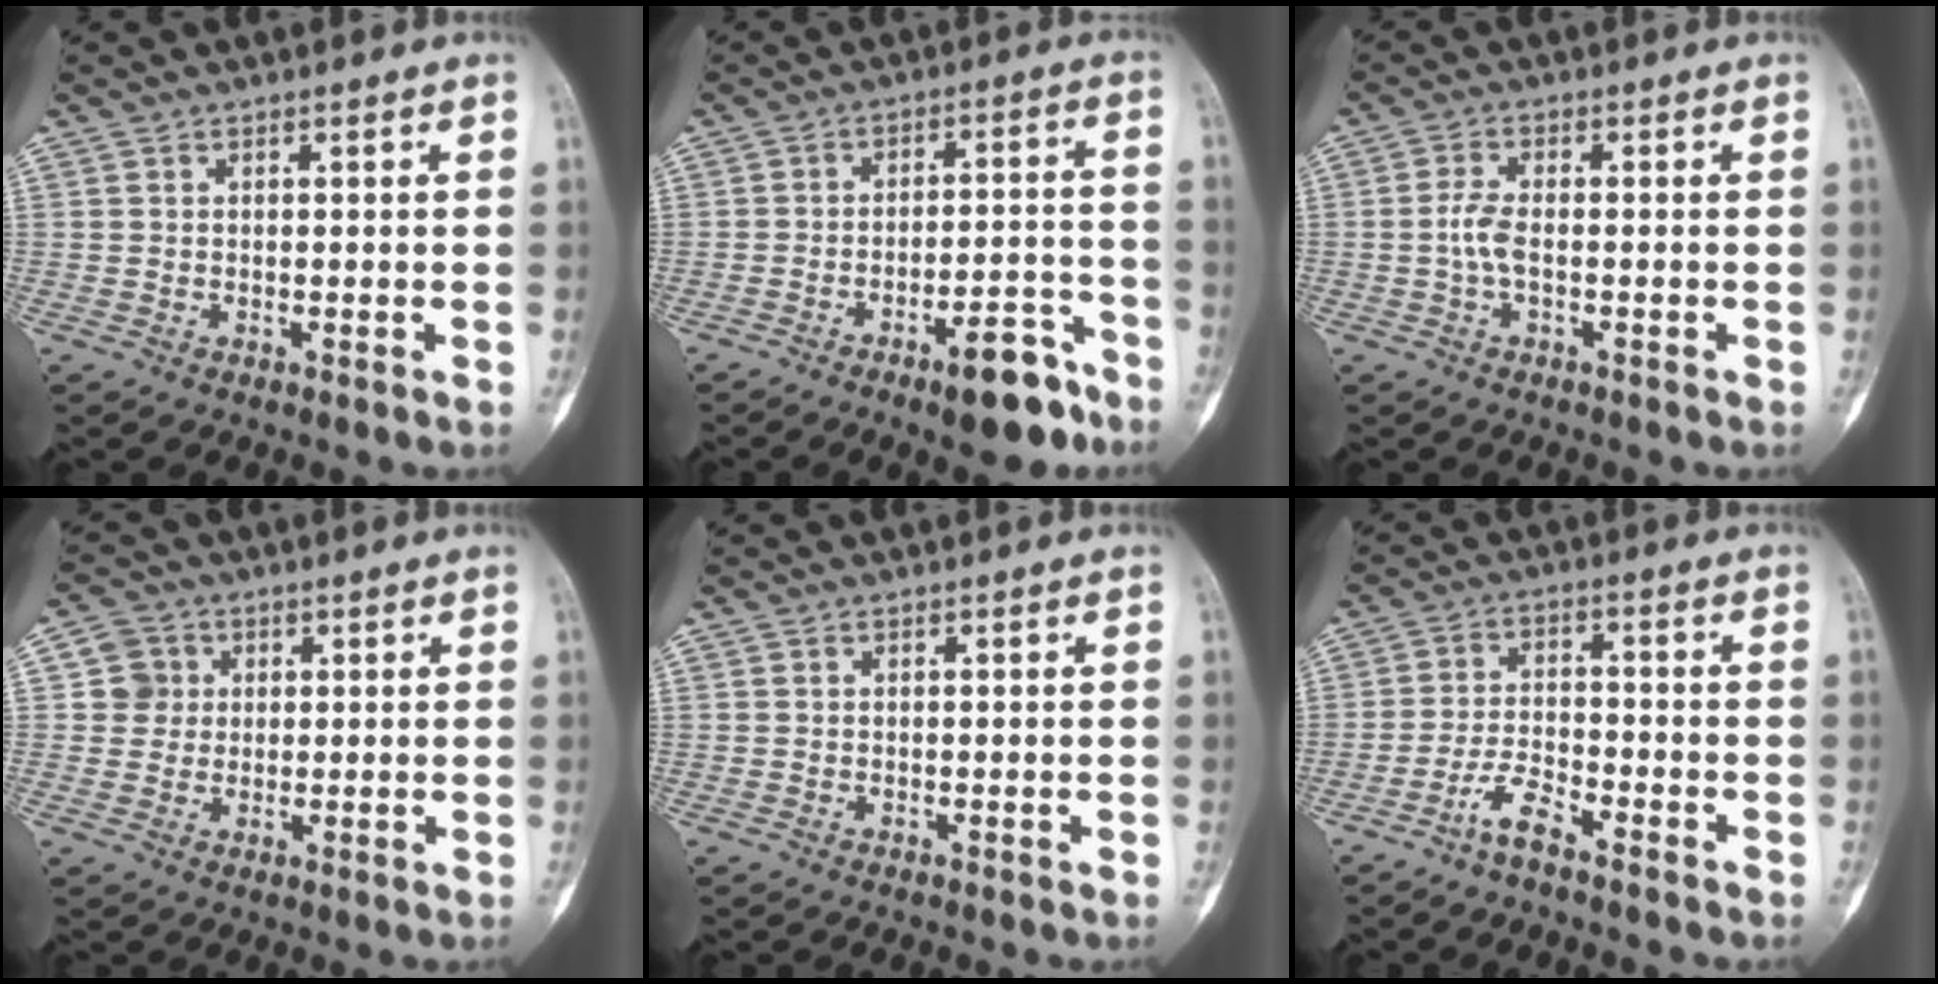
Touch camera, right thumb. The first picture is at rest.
{"total": 10.3, "force": [-6.8, 3.5, 7.0], "torque": [-0.085, 0.053, -0.098]}
{"total": 3.4, "force": [-0.6, 1.4, 3.0], "torque": [-0.072, 0.007, -0.014]}
{"total": 4.7, "force": [1.1, 4.6, 0.6], "torque": [0.017, 0.003, 0.015]}
{"total": 0.0}
{"total": 4.7, "force": [-3.7, 1.1, 2.7], "torque": [-0.059, 0.026, -0.076]}